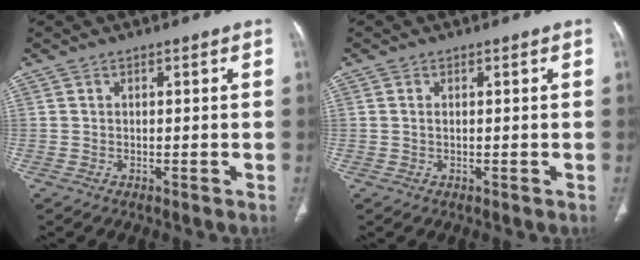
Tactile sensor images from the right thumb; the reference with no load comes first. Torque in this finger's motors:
{"motor_torque": [-0.18, -0.04, -0.31, 0.16, -0.02]}